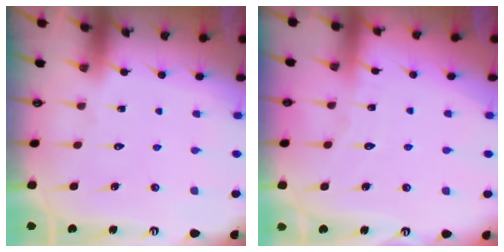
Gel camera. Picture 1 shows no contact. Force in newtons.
{"total": 2.6, "press": 2.6, "slide": 0.3}